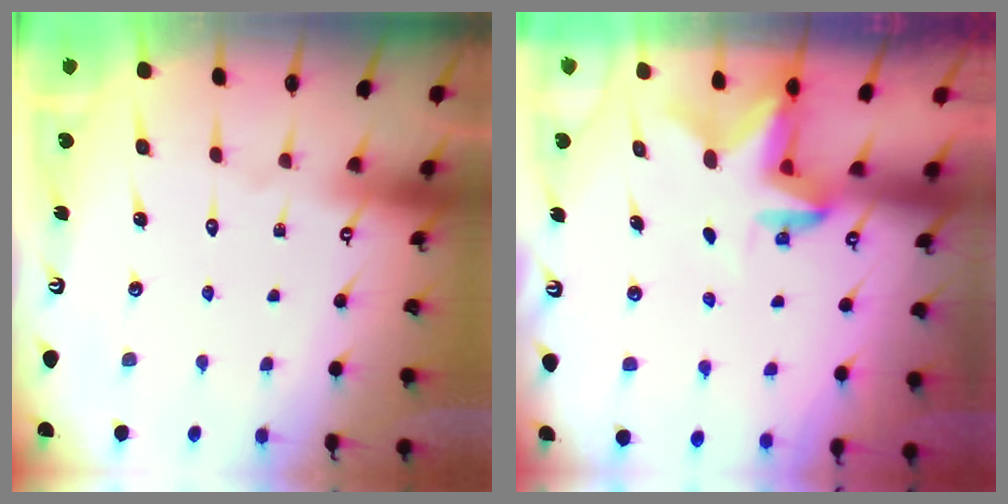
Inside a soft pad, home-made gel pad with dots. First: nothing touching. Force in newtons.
{"total": 2.7, "press": 2.7, "slide": 0.5}